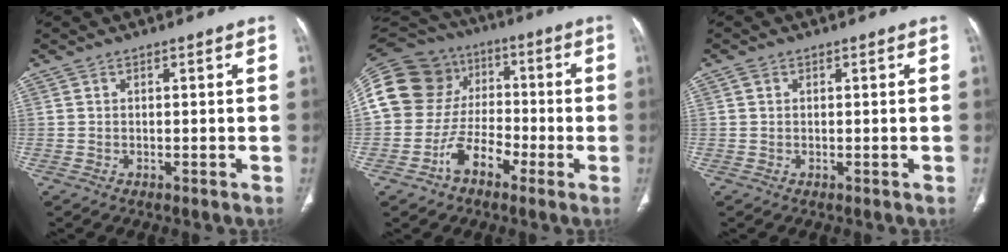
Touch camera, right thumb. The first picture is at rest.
{"total": 19.7, "force": [-4.6, 16.8, 9.2], "torque": [-0.173, 0.079, -0.084]}
{"total": 0.8, "force": [0.2, 0.7, 0.4], "torque": [-0.001, 0.002, 0.003]}